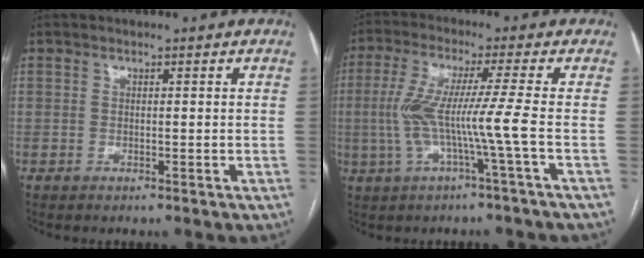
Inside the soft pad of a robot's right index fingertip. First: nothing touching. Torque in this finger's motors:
{"motor_torque": [1.20, -0.21, 0.57, 0.21]}